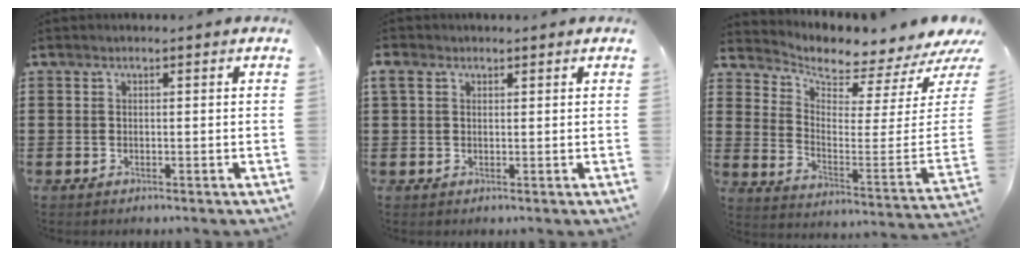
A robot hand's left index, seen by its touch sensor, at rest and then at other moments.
{"total": 1.9, "force": [0.9, 1.2, 1.2], "torque": [-0.029, 0.005, 0.017]}
{"total": 3.2, "force": [3.0, 0.3, 0.9], "torque": [-0.035, -0.056, 0.046]}